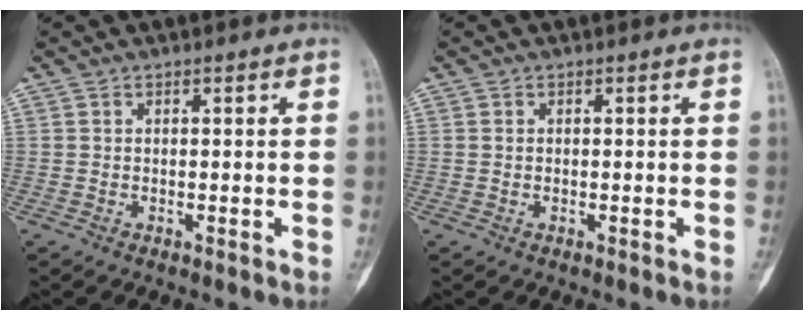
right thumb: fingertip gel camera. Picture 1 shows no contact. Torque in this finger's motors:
{"motor_torque": [0.36, 0.08, 0.18, 0.02, 0.03]}